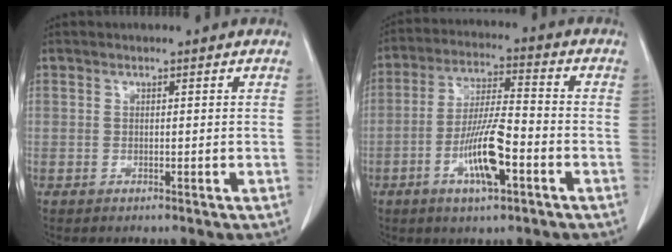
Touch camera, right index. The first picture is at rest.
{"total": 10.2, "force": [-3.9, 1.9, 9.2], "torque": [-0.176, -0.002, -0.071]}